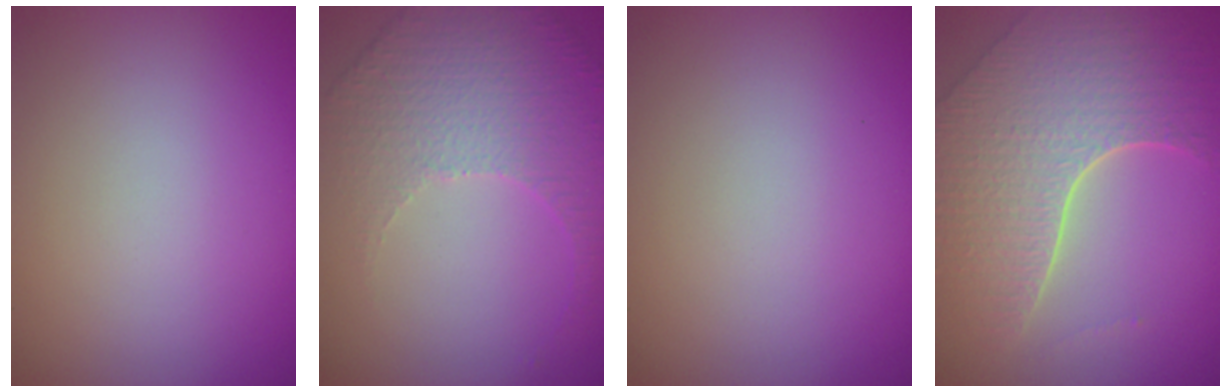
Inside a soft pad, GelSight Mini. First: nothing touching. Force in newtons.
{"total": 5.3, "press": 3.6, "slide": 3.9}
{"total": 0.0}
{"total": 7.6, "press": 5.3, "slide": 5.5}